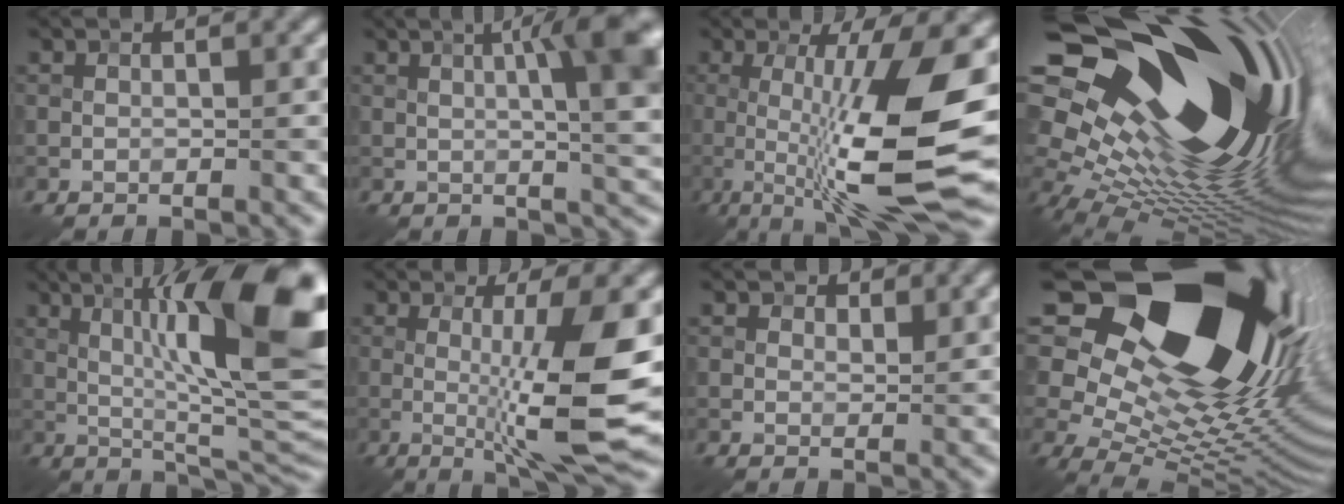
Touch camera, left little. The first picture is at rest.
{"total": 8.8, "force": [1.7, 1.9, 8.4], "torque": [-0.098, 0.020, 0.024]}
{"total": 12.5, "force": [-1.6, 2.7, 12.1], "torque": [-0.195, 0.000, -0.031]}
{"total": 22.1, "force": [6.1, 11.0, 18.2], "torque": [-0.311, 0.029, 0.093]}
{"total": 14.4, "force": [3.0, 2.8, 13.8], "torque": [-0.196, 0.017, 0.050]}
{"total": 10.1, "force": [-0.6, 1.7, 9.9], "torque": [-0.149, -0.015, -0.005]}
{"total": 1.5, "force": [1.2, 0.8, 0.4], "torque": [-0.007, -0.003, 0.015]}
{"total": 22.9, "force": [9.7, 11.6, 17.2], "torque": [-0.288, 0.063, 0.154]}